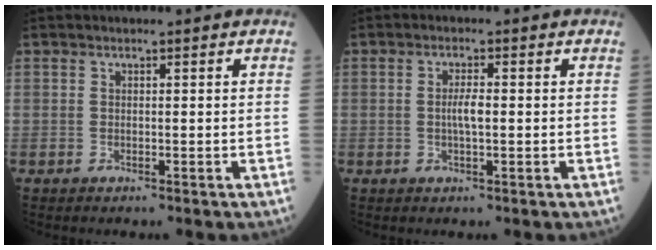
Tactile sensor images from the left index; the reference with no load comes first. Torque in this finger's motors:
{"motor_torque": [0.52, -0.05, 0.06, 0.02]}